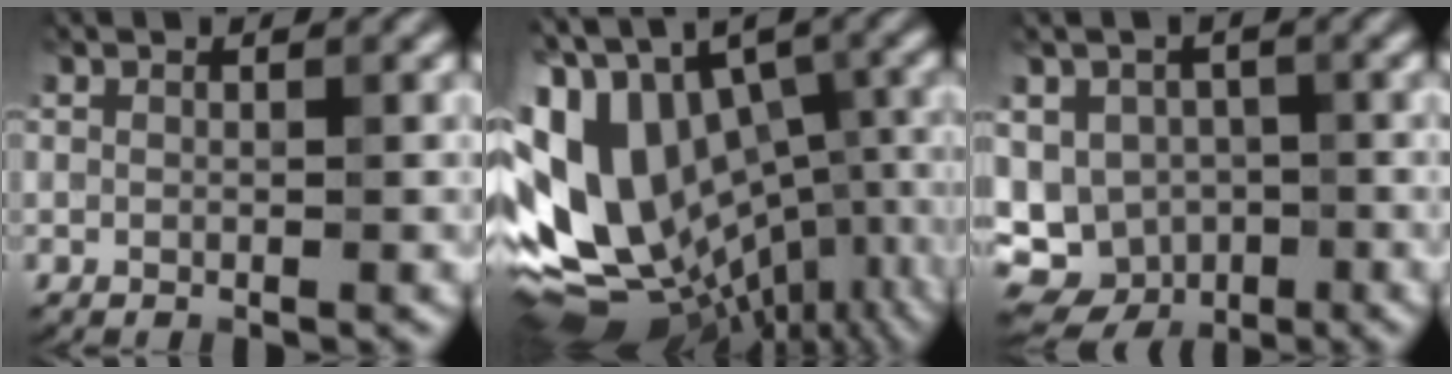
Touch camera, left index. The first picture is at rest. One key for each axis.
{"total": 16.8, "fx": -2.0, "fy": 10.6, "fz": 12.9, "tx": -0.246, "ty": -0.001, "tz": -0.009}
{"total": 8.3, "fx": -2.7, "fy": 7.2, "fz": 3.2, "tx": -0.037, "ty": -0.005, "tz": -0.051}